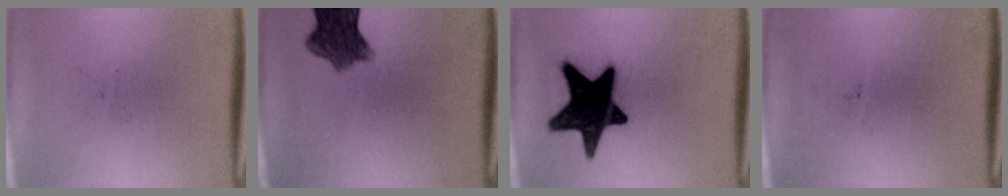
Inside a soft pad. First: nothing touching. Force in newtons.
{"total": 8.1}
{"total": 18.8}
{"total": 0.0}